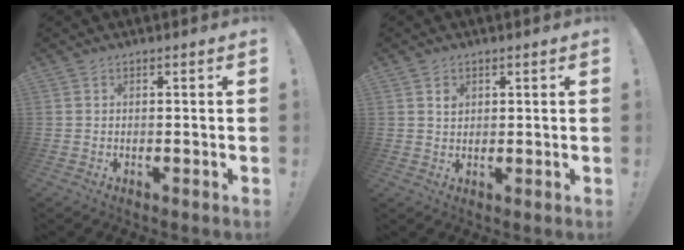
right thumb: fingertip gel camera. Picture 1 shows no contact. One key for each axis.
{"total": 1.9, "fx": 1.0, "fy": 1.5, "fz": 0.6, "tx": -0.001, "ty": -0.003, "tz": 0.015}